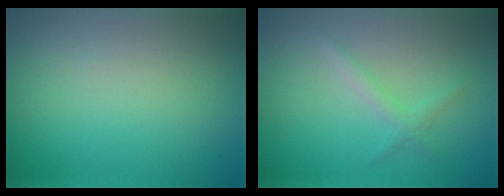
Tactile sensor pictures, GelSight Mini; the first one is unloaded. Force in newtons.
{"total": 1.3, "press": 1.3, "slide": 0.0}